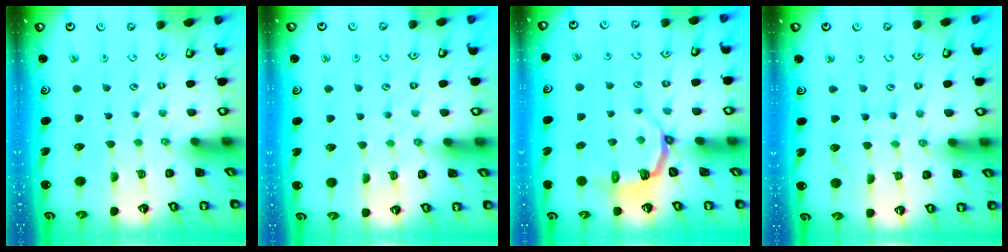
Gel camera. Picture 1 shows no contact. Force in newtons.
{"total": 2.8, "press": 2.8, "slide": 0.3}
{"total": 4.5, "press": 3.0, "slide": 3.4}
{"total": 6.1, "press": 6.1, "slide": 0.6}